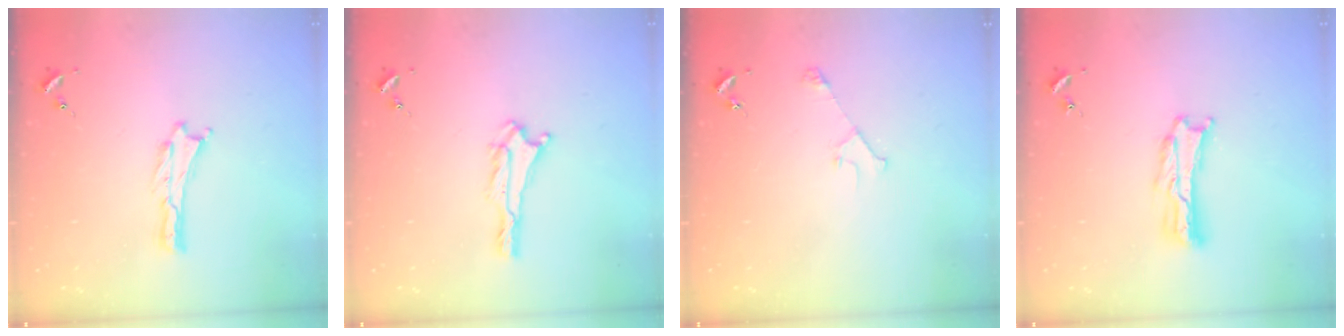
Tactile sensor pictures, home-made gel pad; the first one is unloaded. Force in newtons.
{"total": 0.6, "press": 0.6, "slide": 0.1}
{"total": 3.2, "press": 3.2, "slide": 0.3}
{"total": 2.8, "press": 2.7, "slide": 0.4}